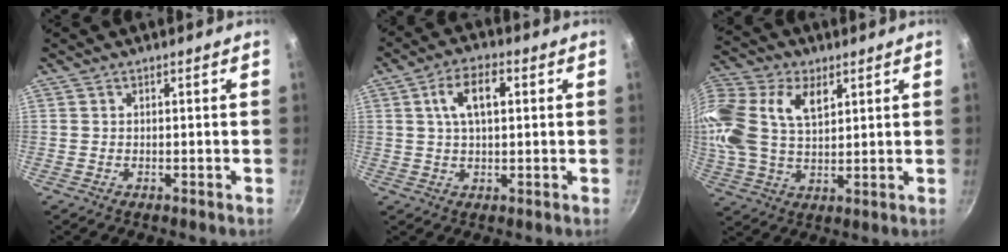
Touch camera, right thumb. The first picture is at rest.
{"total": 7.8, "force": [1.9, 3.9, 6.5], "torque": [-0.102, 0.013, 0.030]}
{"total": 21.0, "force": [7.0, 13.5, 14.5], "torque": [-0.333, 0.018, 0.125]}